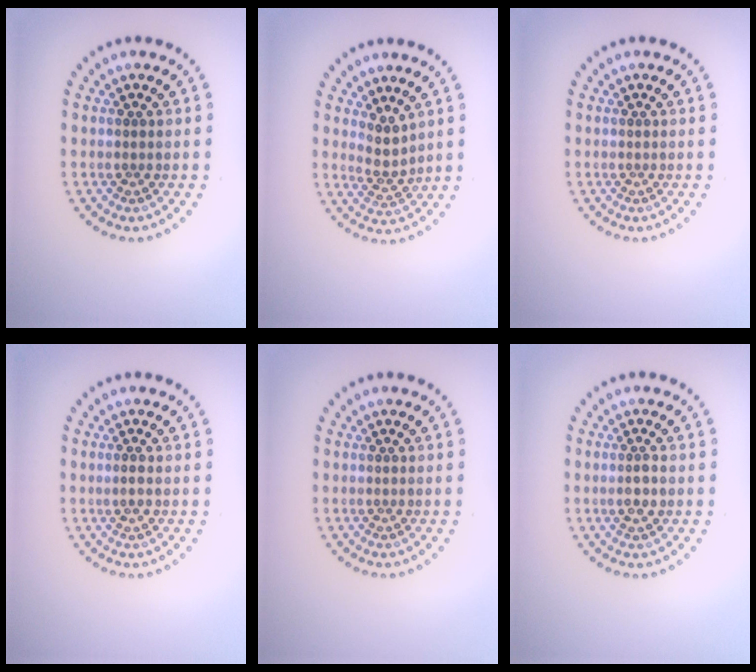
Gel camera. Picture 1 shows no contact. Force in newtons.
{"total": 2.3, "press": 1.7, "slide": 1.5}
{"total": 0.0}
{"total": 0.8, "press": 0.8, "slide": 0.1}
{"total": 0.0}
{"total": 1.3, "press": 1.2, "slide": 0.5}